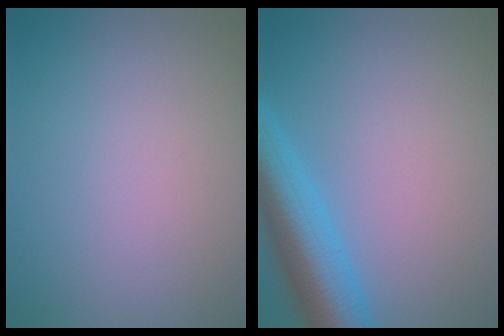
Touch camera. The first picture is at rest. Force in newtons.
{"total": 6.8, "press": 6.8, "slide": 0.4}